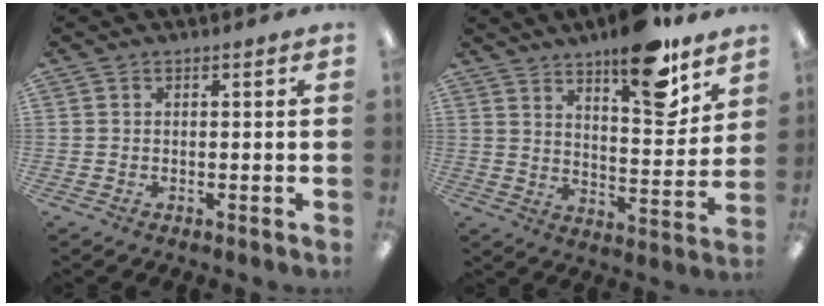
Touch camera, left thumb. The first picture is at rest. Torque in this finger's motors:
{"motor_torque": [1.67, 0.71, 1.70, -1.01, 0.08]}